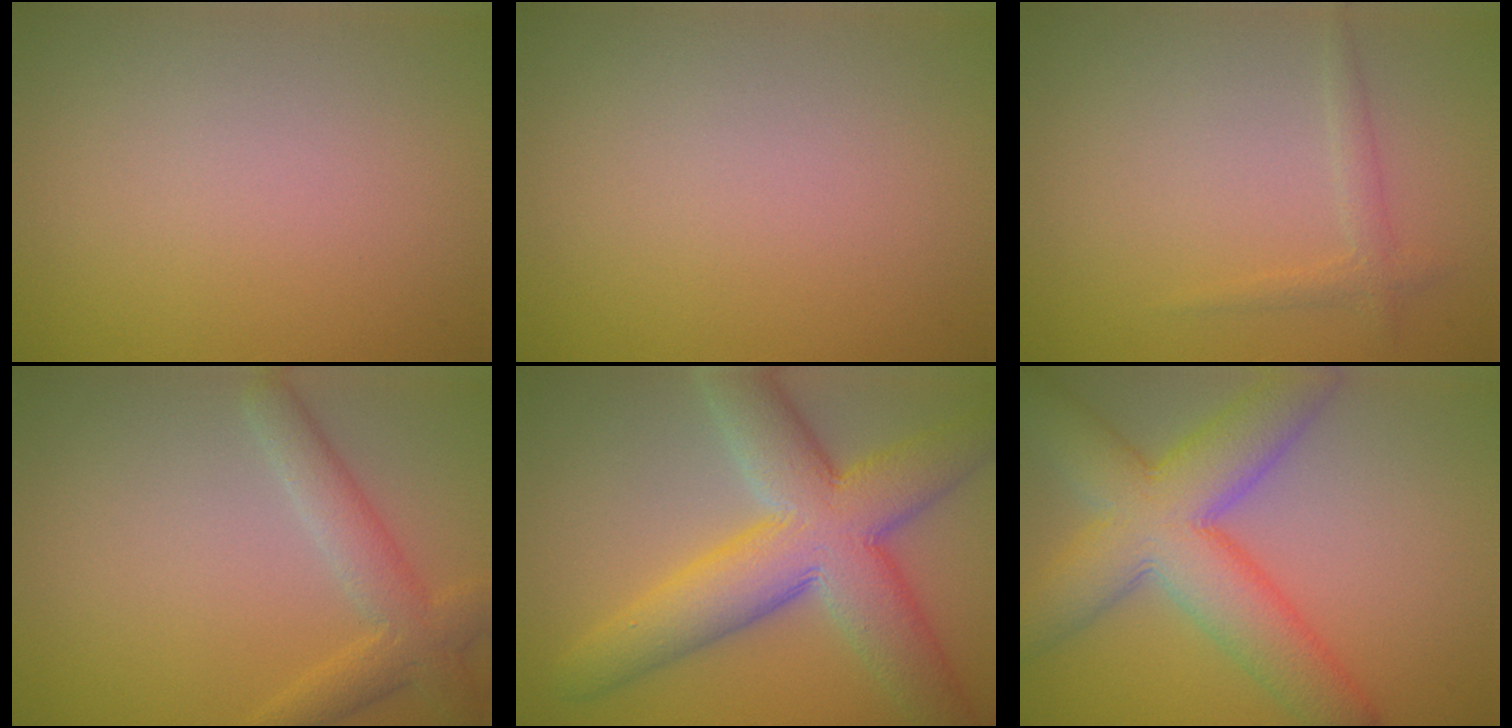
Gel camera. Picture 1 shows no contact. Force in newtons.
{"total": 0.0}
{"total": 1.3, "press": 1.3, "slide": 0.0}
{"total": 3.7, "press": 3.7, "slide": 0.2}
{"total": 10.6, "press": 10.5, "slide": 0.7}
{"total": 9.7, "press": 9.7, "slide": 0.3}